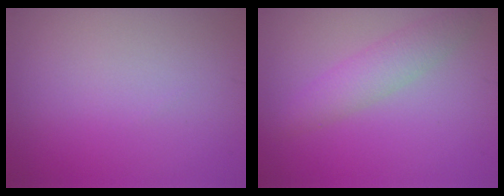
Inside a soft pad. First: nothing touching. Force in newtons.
{"total": 2.8, "press": 2.8, "slide": 0.0}